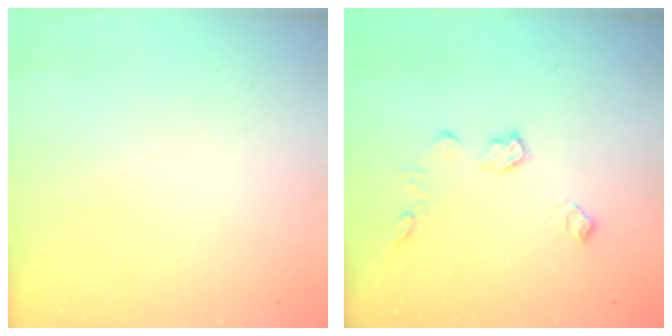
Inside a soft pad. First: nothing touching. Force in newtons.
{"total": 8.2, "press": 8.2, "slide": 0.3}